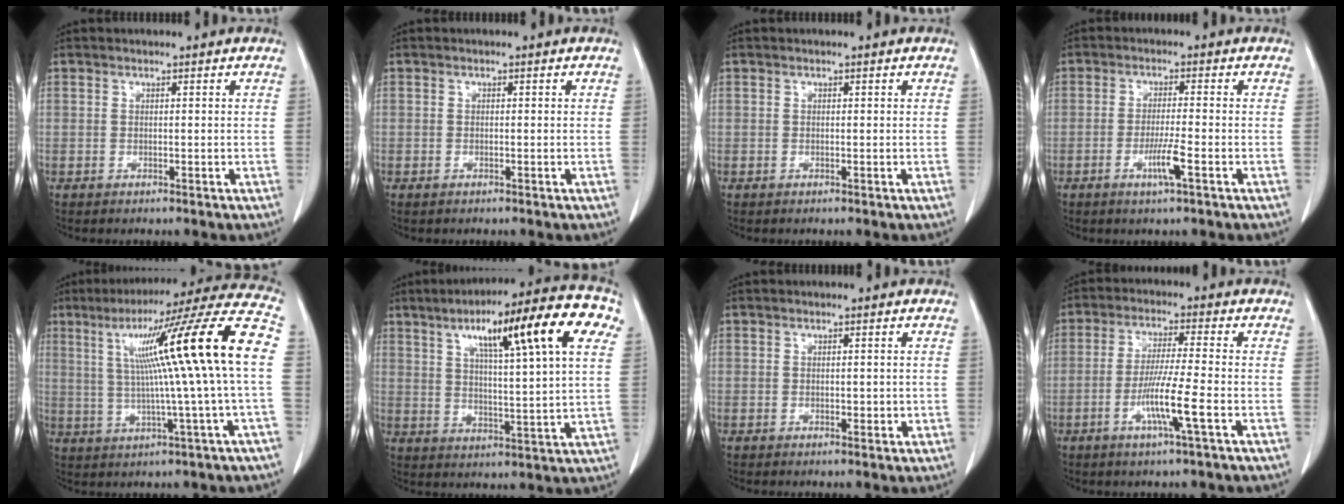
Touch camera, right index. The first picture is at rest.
{"total": 0.6, "force": [-0.5, 0.4, 0.3], "torque": [-0.006, 0.001, -0.006]}
{"total": 0.0}
{"total": 4.2, "force": [-1.9, -0.3, 3.8], "torque": [-0.073, -0.009, -0.036]}
{"total": 20.2, "force": [2.8, -1.4, 20.0], "torque": [-0.292, 0.033, 0.034]}
{"total": 19.8, "force": [8.2, 1.7, 17.9], "torque": [-0.263, 0.031, 0.116]}
{"total": 1.1, "force": [-0.1, 0.7, 0.8], "torque": [-0.009, 0.000, 0.001]}
{"total": 7.6, "force": [-2.7, -0.7, 7.1], "torque": [-0.134, -0.011, -0.054]}